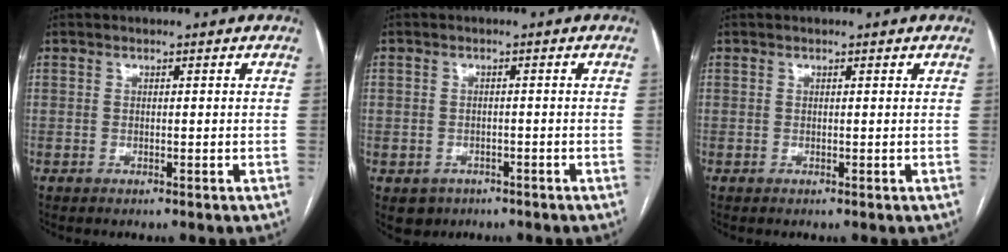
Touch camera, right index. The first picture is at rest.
{"total": 3.8, "force": [-1.9, 3.2, 0.5], "torque": [-0.005, 0.007, -0.021]}
{"total": 0.0}